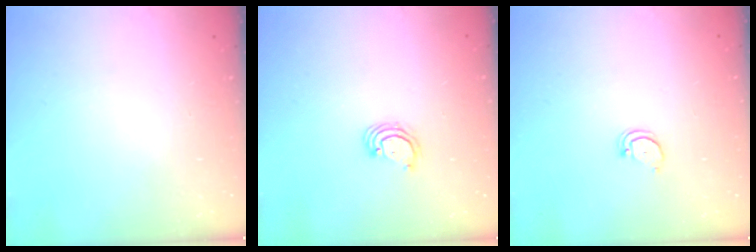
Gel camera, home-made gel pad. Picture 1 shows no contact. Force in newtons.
{"total": 2.4, "press": 2.4, "slide": 0.2}
{"total": 2.5, "press": 2.5, "slide": 0.2}